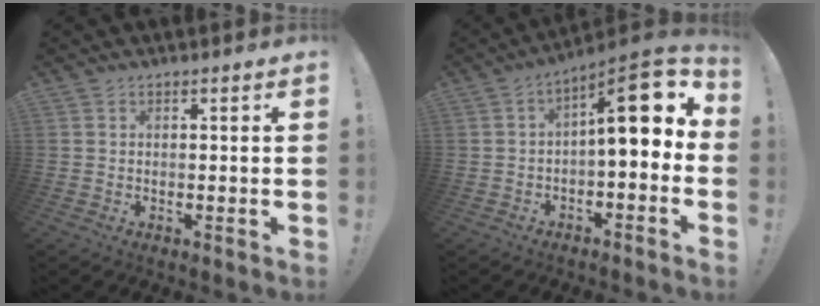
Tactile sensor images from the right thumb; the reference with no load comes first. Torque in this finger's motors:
{"motor_torque": [1.74, 2.04, 1.44, -0.11, 0.16]}